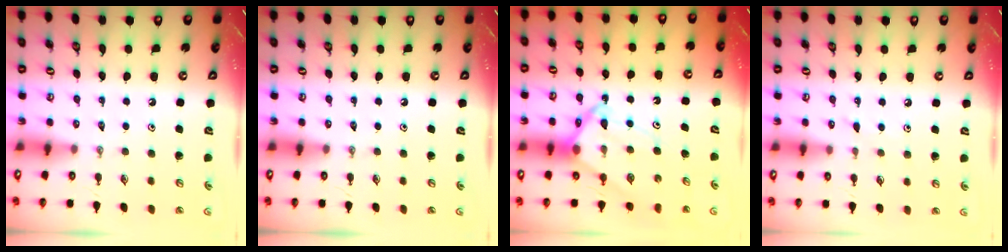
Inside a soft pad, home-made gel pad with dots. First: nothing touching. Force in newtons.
{"total": 0.0}
{"total": 10.6, "press": 10.5, "slide": 0.9}
{"total": 3.9, "press": 3.8, "slide": 0.5}